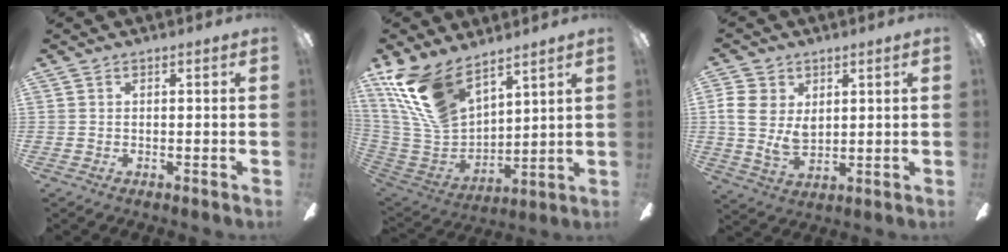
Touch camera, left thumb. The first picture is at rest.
{"total": 18.0, "force": [11.9, 8.4, 10.6], "torque": [-0.258, -0.060, 0.220]}
{"total": 9.4, "force": [2.6, 6.6, 6.2], "torque": [-0.132, -0.004, 0.047]}